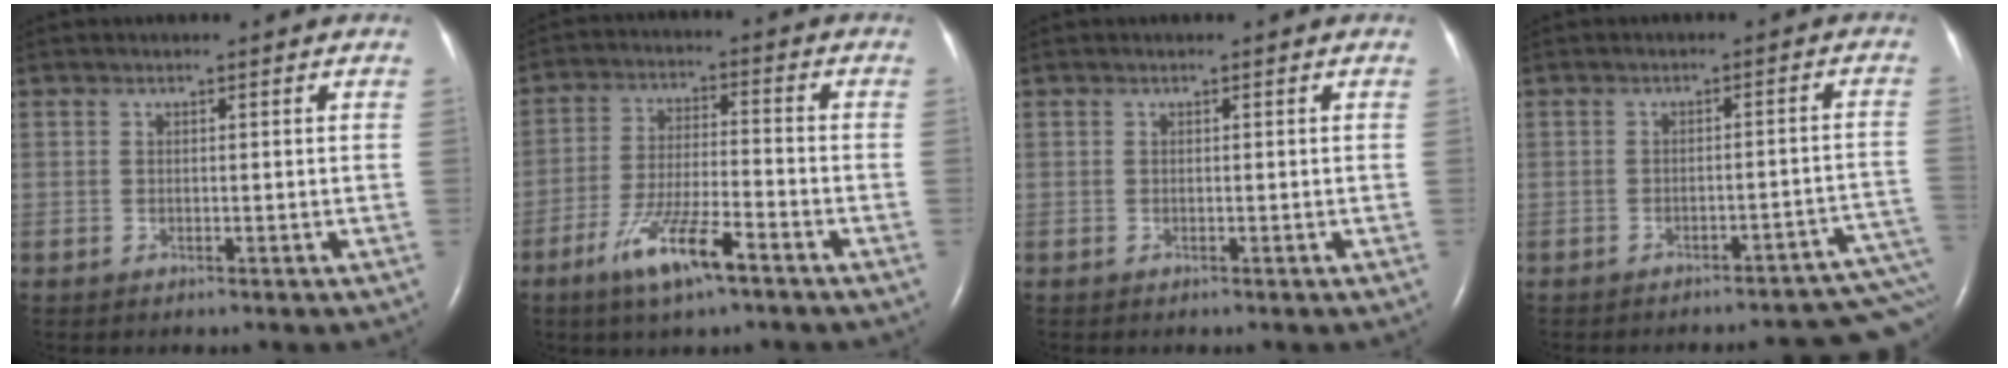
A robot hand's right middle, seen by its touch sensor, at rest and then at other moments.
{"total": 9.4, "force": [-5.7, 1.3, 7.4], "torque": [-0.148, -0.011, -0.102]}
{"total": 0.0}
{"total": 15.1, "force": [-14.0, 2.0, 5.2], "torque": [0.002, 0.031, -0.151]}